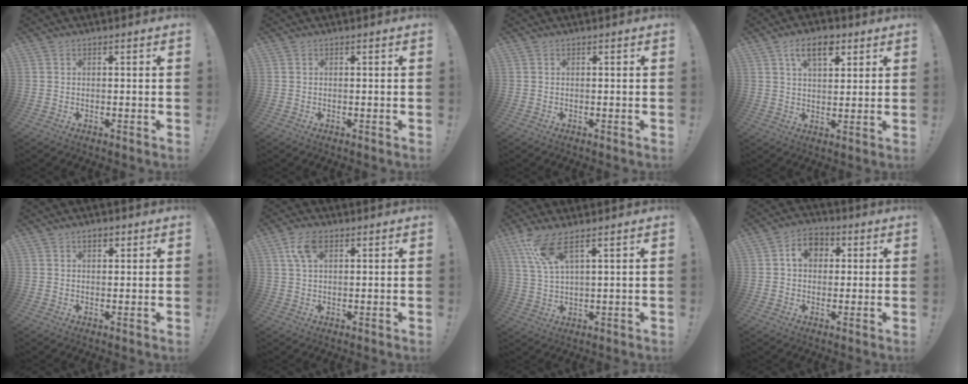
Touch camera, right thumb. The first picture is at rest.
{"total": 0.0}
{"total": 0.0}
{"total": 9.0, "force": [4.6, 4.8, 6.1], "torque": [-0.095, -0.005, 0.082]}
{"total": 2.3, "force": [1.2, 1.3, 1.5], "torque": [-0.025, 0.001, 0.019]}
{"total": 6.8, "force": [2.9, 3.5, 5.1], "torque": [-0.086, 0.000, 0.054]}
{"total": 8.5, "force": [5.4, 1.7, 6.3], "torque": [-0.132, -0.016, 0.100]}
{"total": 7.6, "force": [1.8, 6.0, 4.2], "torque": [-0.059, 0.007, 0.030]}